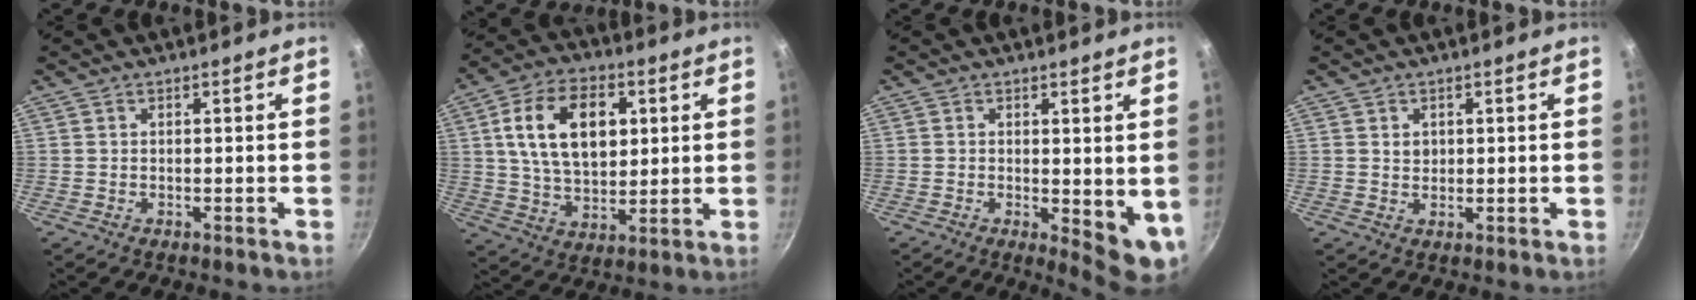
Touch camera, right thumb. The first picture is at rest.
{"total": 16.5, "force": [4.0, 10.5, 12.1], "torque": [-0.186, -0.003, 0.069]}
{"total": 7.0, "force": [0.2, 2.9, 6.4], "torque": [-0.075, -0.017, 0.007]}
{"total": 1.9, "force": [0.6, 1.6, 0.9], "torque": [-0.007, -0.004, 0.010]}